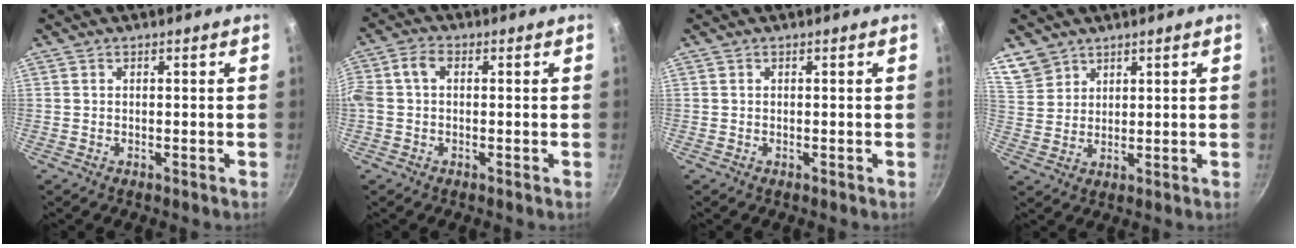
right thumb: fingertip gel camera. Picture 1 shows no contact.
{"total": 5.5, "force": [0.3, 3.6, 4.1], "torque": [-0.089, 0.019, -0.006]}
{"total": 0.0}
{"total": 6.0, "force": [4.4, 3.9, 1.0], "torque": [-0.002, -0.006, 0.093]}